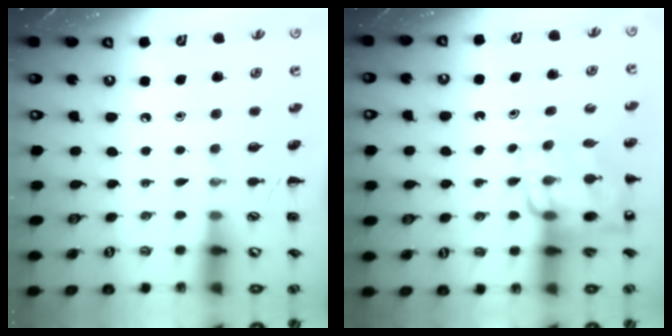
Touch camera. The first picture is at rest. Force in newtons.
{"total": 16.4, "press": 15.9, "slide": 3.9}